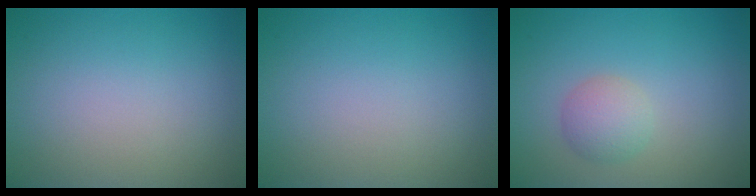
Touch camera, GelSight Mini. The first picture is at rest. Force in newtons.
{"total": 0.0}
{"total": 2.3, "press": 2.3, "slide": 0.0}